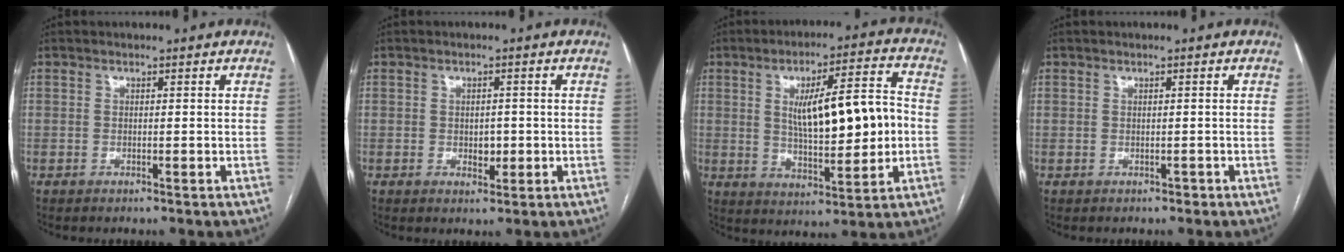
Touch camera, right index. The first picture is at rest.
{"total": 2.5, "force": [-0.4, 1.6, 1.9], "torque": [-0.024, 0.001, 0.000]}
{"total": 14.3, "force": [0.6, 3.2, 13.9], "torque": [-0.222, 0.017, 0.017]}
{"total": 0.7, "force": [-0.2, 0.7, 0.1], "torque": [-0.001, 0.003, -0.002]}